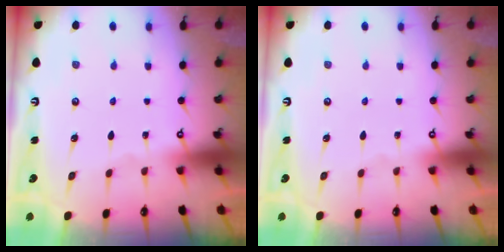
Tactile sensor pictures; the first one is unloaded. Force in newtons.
{"total": 0.0}